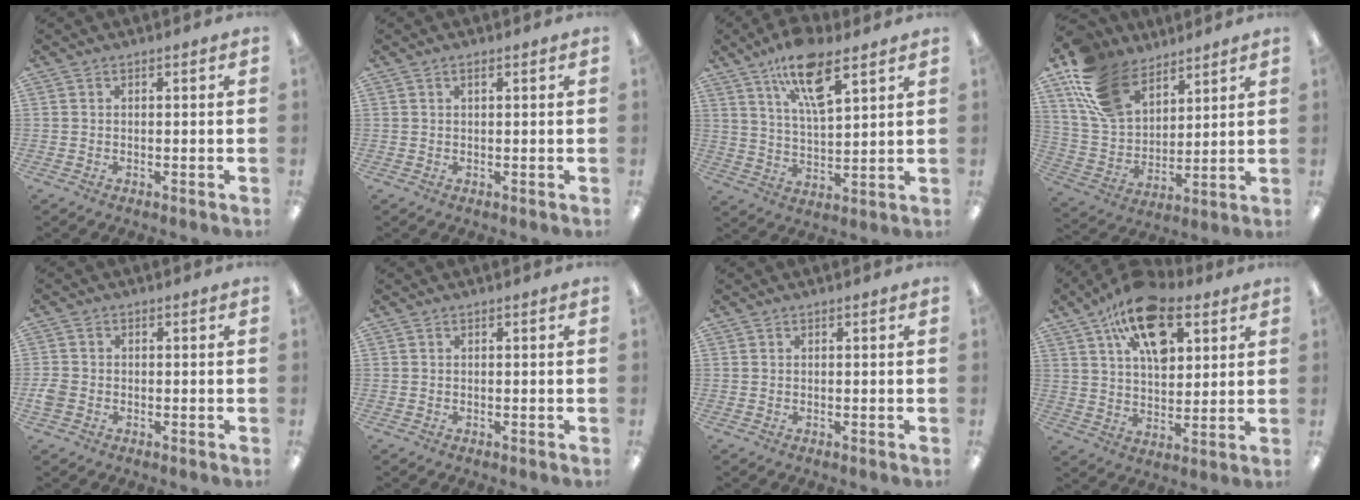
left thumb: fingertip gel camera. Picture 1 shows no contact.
{"total": 0.7, "force": [0.5, 0.2, 0.5], "torque": [-0.011, 0.002, 0.009]}
{"total": 13.2, "force": [8.5, 4.7, 8.9], "torque": [-0.148, -0.035, 0.147]}
{"total": 17.6, "force": [11.5, 10.5, 8.2], "torque": [-0.175, -0.041, 0.224]}
{"total": 2.9, "force": [-0.9, 2.3, 1.5], "torque": [-0.022, 0.007, -0.015]}
{"total": 0.0}
{"total": 0.0}
{"total": 17.4, "force": [9.3, 9.4, 11.2], "torque": [-0.176, -0.029, 0.163]}